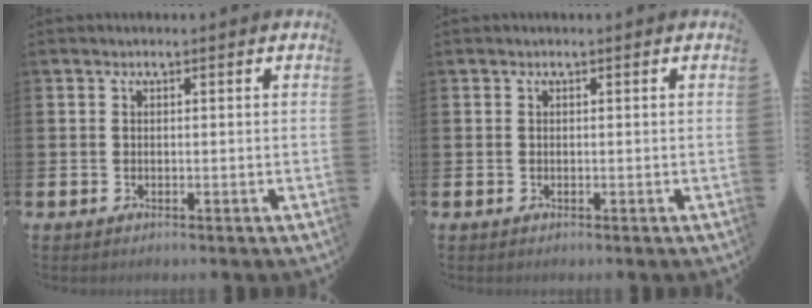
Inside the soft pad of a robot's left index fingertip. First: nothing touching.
{"total": 0.0}